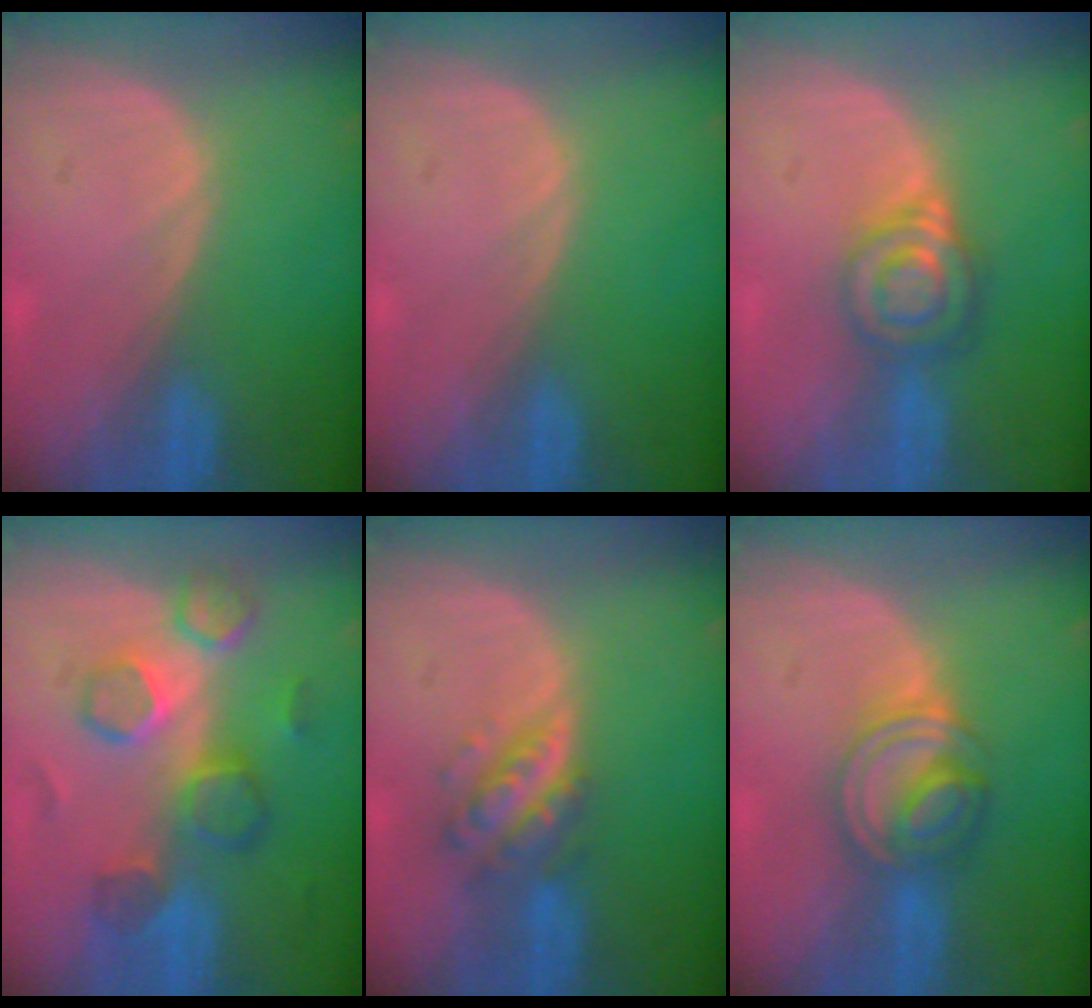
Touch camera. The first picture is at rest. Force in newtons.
{"total": 0.0}
{"total": 6.7, "press": 5.7, "slide": 3.4}
{"total": 8.6, "press": 8.3, "slide": 2.2}
{"total": 5.5, "press": 5.1, "slide": 2.0}
{"total": 6.4, "press": 6.1, "slide": 2.0}